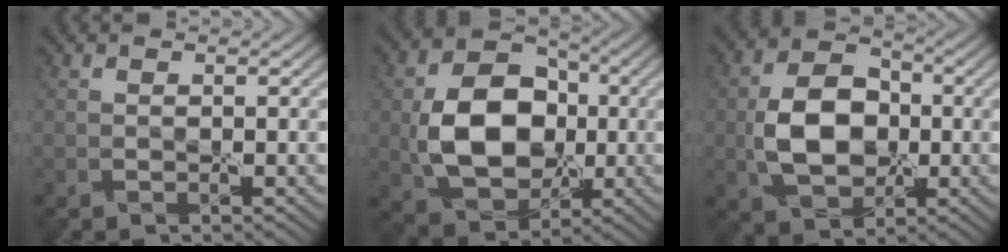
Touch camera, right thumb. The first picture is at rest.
{"total": 11.6, "force": [-0.5, 8.5, 7.9], "torque": [-0.158, 0.000, -0.005]}
{"total": 9.2, "force": [-0.8, 6.5, 6.4], "torque": [-0.133, 0.002, -0.019]}